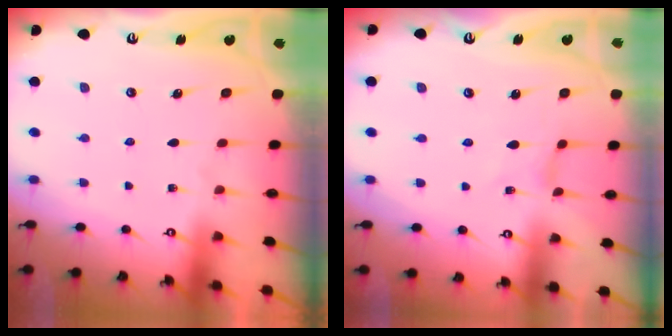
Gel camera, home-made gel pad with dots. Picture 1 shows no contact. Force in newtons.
{"total": 0.0}